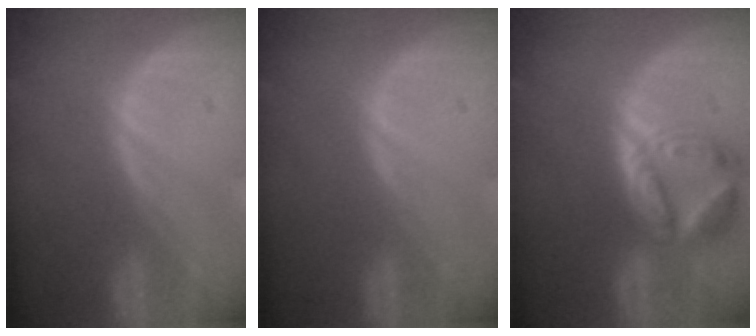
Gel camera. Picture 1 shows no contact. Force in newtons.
{"total": 0.0}
{"total": 8.1, "press": 7.2, "slide": 3.7}